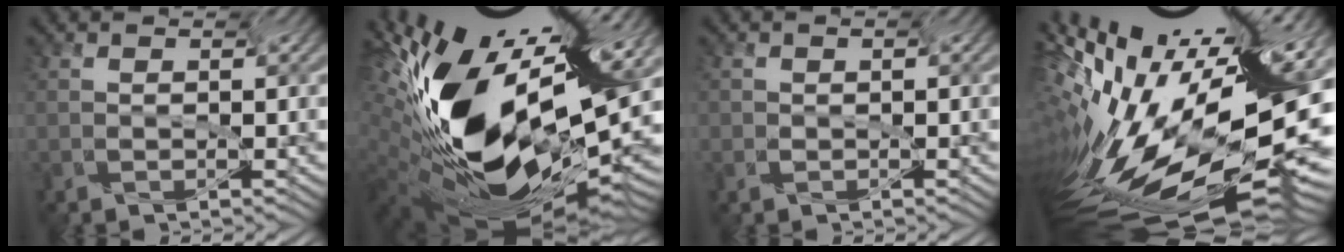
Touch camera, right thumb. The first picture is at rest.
{"total": 16.3, "force": [0.0, 7.8, 14.3], "torque": [-0.262, -0.027, 0.012]}
{"total": 1.1, "force": [-0.8, -0.1, -0.8], "torque": [0.011, 0.000, -0.017]}
{"total": 14.8, "force": [-4.6, 4.8, 13.2], "torque": [-0.226, -0.025, -0.057]}